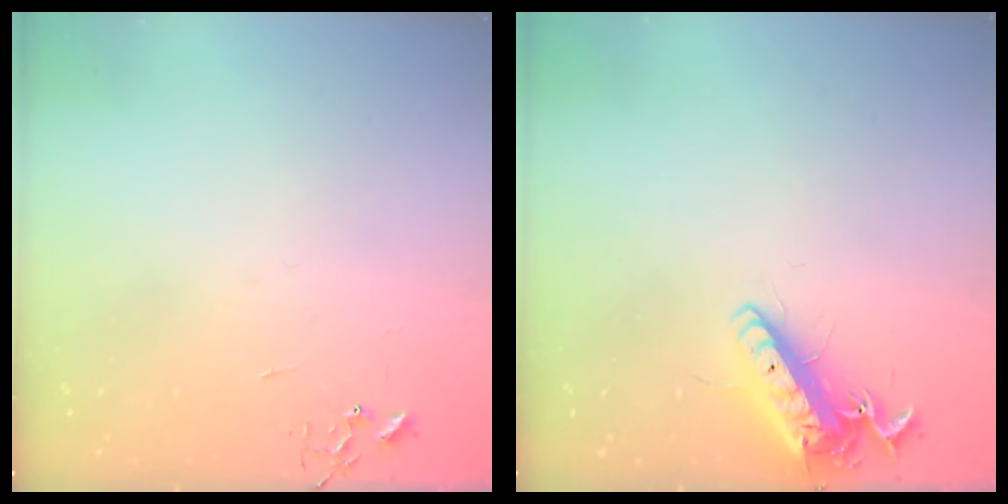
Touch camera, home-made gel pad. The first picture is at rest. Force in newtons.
{"total": 14.0, "press": 13.7, "slide": 2.6}